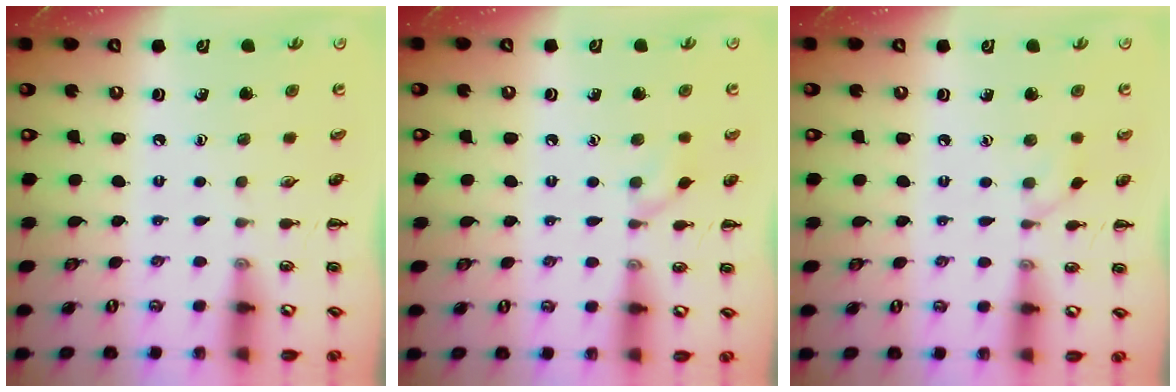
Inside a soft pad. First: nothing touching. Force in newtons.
{"total": 5.9, "press": 5.6, "slide": 1.9}
{"total": 3.4, "press": 3.1, "slide": 1.4}